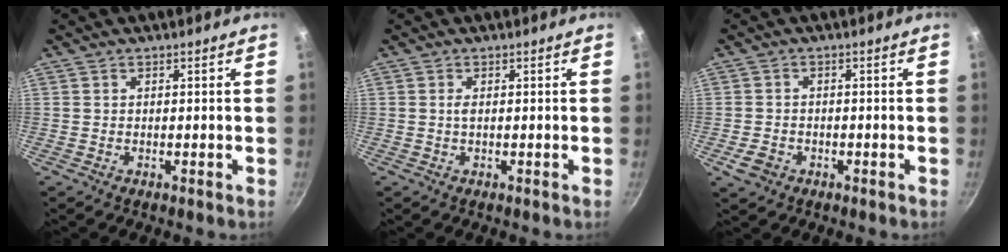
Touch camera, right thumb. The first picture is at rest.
{"total": 0.8, "force": [0.1, 0.2, 0.8], "torque": [-0.018, 0.000, 0.001]}
{"total": 3.7, "force": [-1.6, 2.9, 1.7], "torque": [-0.030, 0.013, -0.025]}